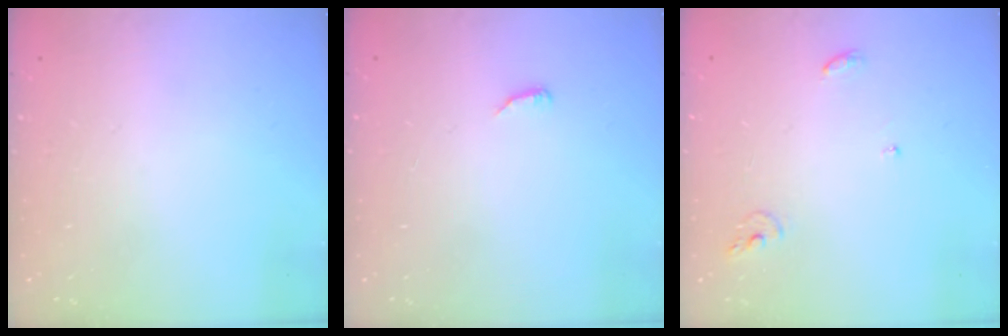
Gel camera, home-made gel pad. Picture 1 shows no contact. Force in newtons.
{"total": 4.3, "press": 4.2, "slide": 0.6}
{"total": 5.4, "press": 5.4, "slide": 0.2}